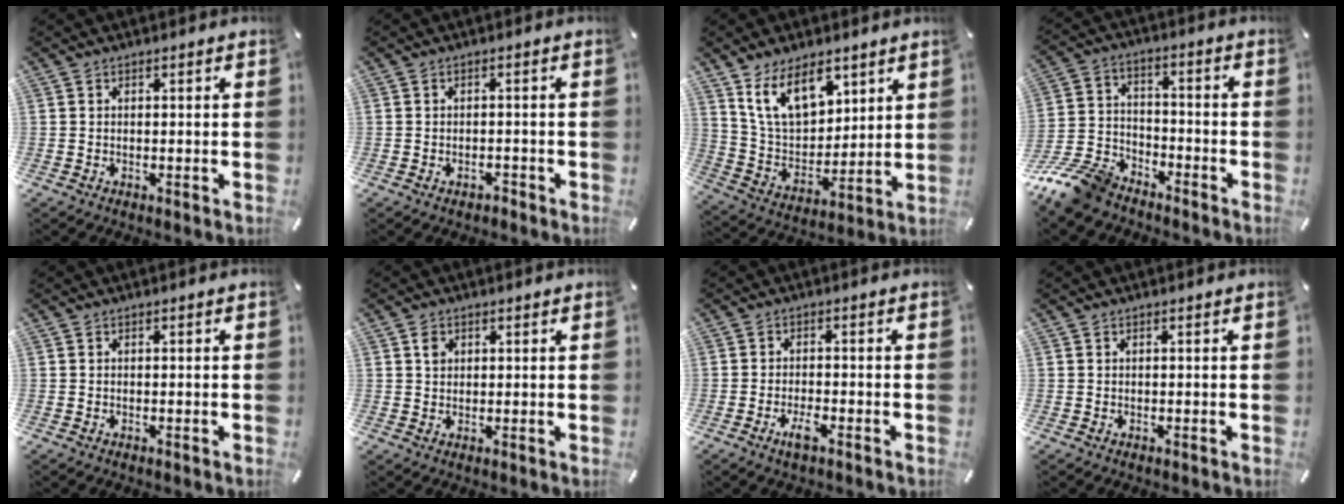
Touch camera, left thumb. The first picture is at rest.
{"total": 1.4, "force": [-1.1, 0.7, 0.4], "torque": [-0.009, 0.004, -0.023]}
{"total": 14.1, "force": [8.8, 8.3, 7.1], "torque": [-0.145, -0.037, 0.168]}
{"total": 13.4, "force": [-11.2, 5.6, 4.9], "torque": [-0.098, 0.064, -0.210]}
{"total": 0.0}
{"total": 2.2, "force": [0.8, 1.8, 0.9], "torque": [-0.003, -0.002, 0.011]}
{"total": 3.2, "force": [-2.0, 1.0, 2.3], "torque": [-0.049, 0.005, -0.039]}
{"total": 0.0}